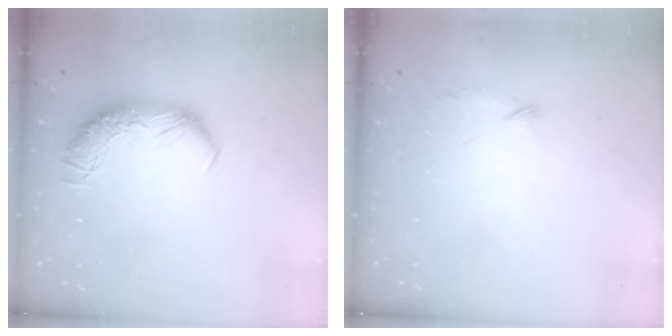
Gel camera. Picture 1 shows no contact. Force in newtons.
{"total": 8.3, "press": 8.3, "slide": 0.5}